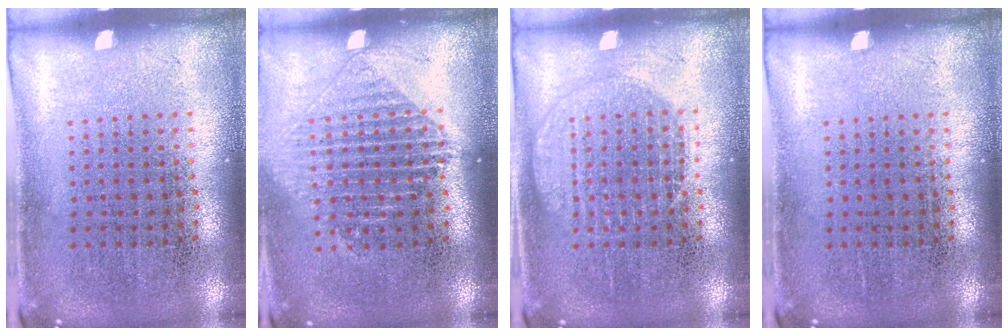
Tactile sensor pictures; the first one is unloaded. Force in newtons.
{"total": 1.3, "press": 1.2, "slide": 0.5}
{"total": 1.9, "press": 1.9, "slide": 0.3}
{"total": 0.0}